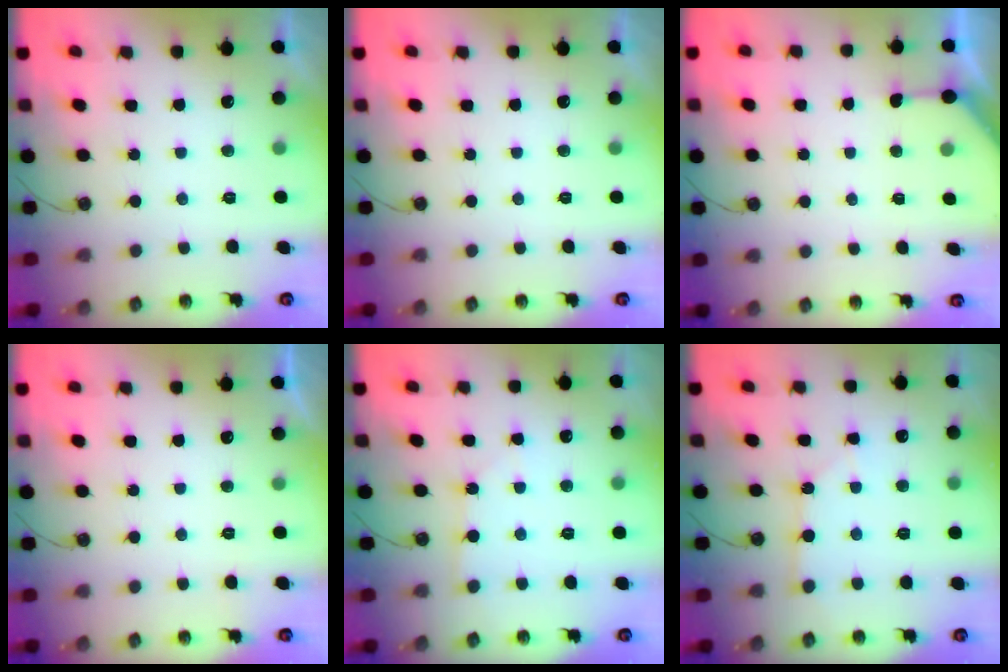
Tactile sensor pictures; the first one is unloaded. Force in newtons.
{"total": 0.0}
{"total": 2.7, "press": 2.7, "slide": 0.4}
{"total": 0.0}
{"total": 3.3, "press": 3.3, "slide": 0.4}
{"total": 2.9, "press": 2.9, "slide": 0.4}